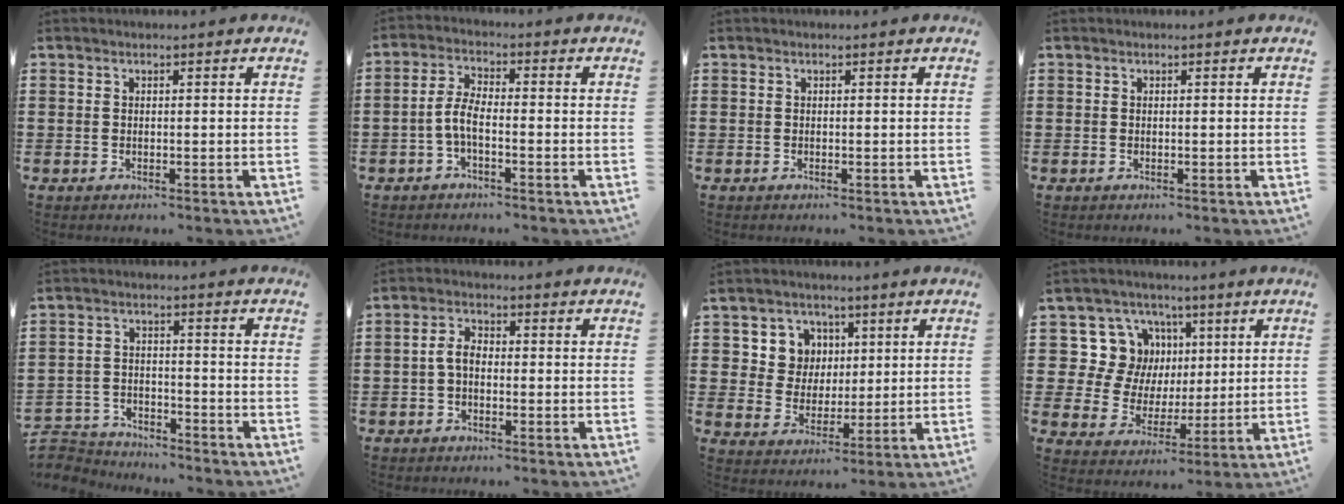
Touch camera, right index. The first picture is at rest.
{"total": 4.2, "force": [-1.6, 1.3, 3.6], "torque": [-0.091, -0.005, -0.038]}
{"total": 0.0}
{"total": 0.0}
{"total": 4.5, "force": [-4.4, 1.0, -0.1], "torque": [-0.019, 0.001, -0.098]}
{"total": 3.3, "force": [-0.7, 1.9, 2.7], "torque": [-0.066, 0.002, -0.019]}
{"total": 6.5, "force": [2.4, 5.9, 1.2], "torque": [-0.050, 0.013, 0.044]}
{"total": 11.2, "force": [3.5, 10.3, 2.8], "torque": [-0.077, -0.014, 0.072]}